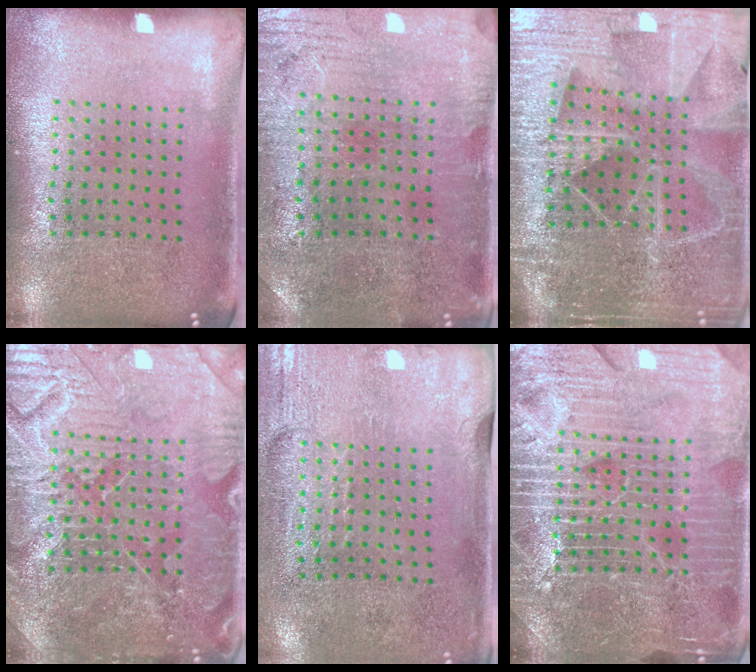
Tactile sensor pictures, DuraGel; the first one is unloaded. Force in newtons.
{"total": 0.7, "press": 0.5, "slide": 0.5}
{"total": 5.4, "press": 4.8, "slide": 2.4}
{"total": 4.7, "press": 4.6, "slide": 0.9}
{"total": 2.9, "press": 2.5, "slide": 1.5}
{"total": 6.8, "press": 6.7, "slide": 0.8}